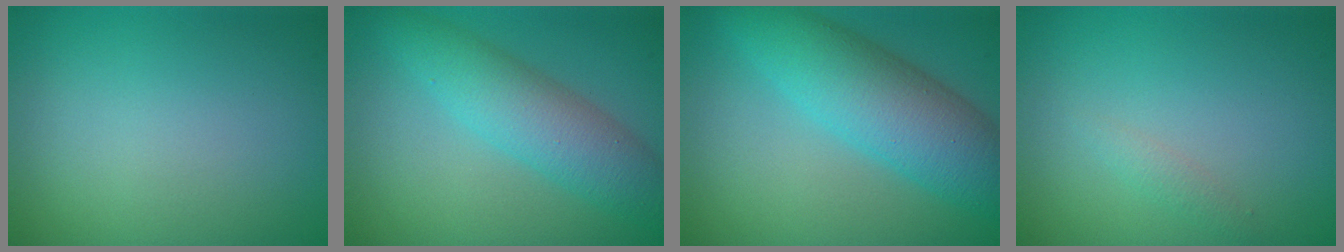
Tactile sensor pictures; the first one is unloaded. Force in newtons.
{"total": 5.3, "press": 5.3, "slide": 0.1}
{"total": 8.0, "press": 8.0, "slide": 0.1}
{"total": 0.8, "press": 0.8, "slide": 0.1}